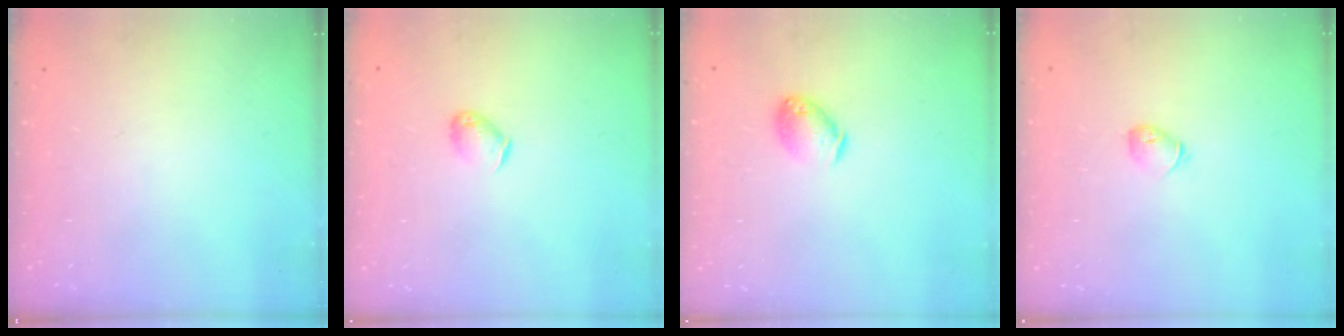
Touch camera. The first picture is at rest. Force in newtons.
{"total": 3.6, "press": 3.6, "slide": 0.6}
{"total": 8.3, "press": 8.2, "slide": 1.2}
{"total": 4.7, "press": 4.6, "slide": 1.0}